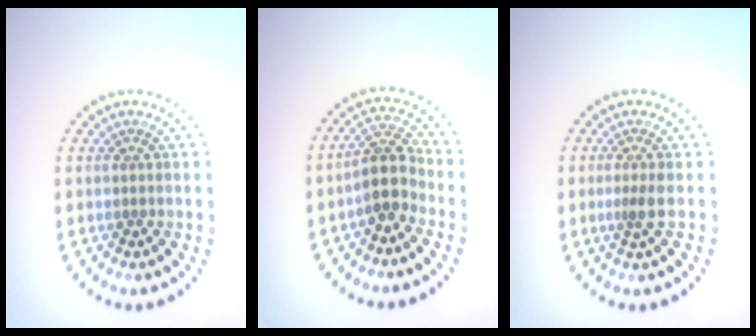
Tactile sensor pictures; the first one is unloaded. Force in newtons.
{"total": 3.4, "press": 2.8, "slide": 1.9}
{"total": 1.5, "press": 1.1, "slide": 1.0}